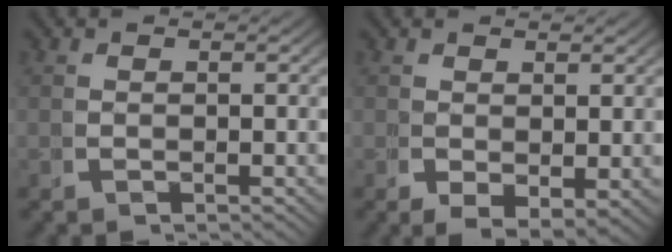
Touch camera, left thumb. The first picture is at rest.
{"total": 1.4, "force": [0.3, 0.7, 1.2], "torque": [-0.012, -0.014, 0.018]}